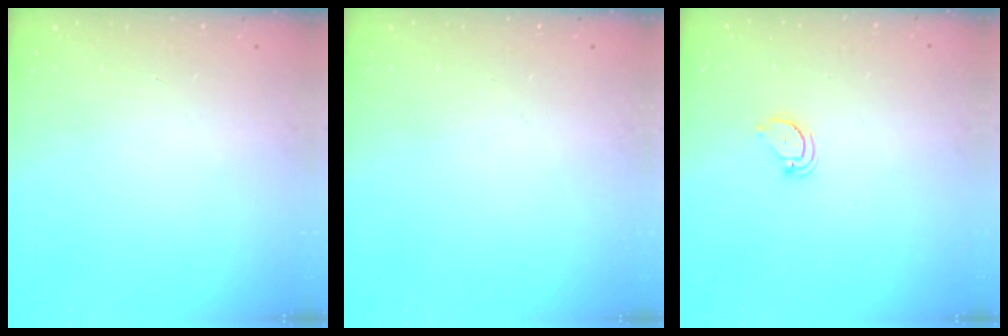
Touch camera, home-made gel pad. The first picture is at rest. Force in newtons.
{"total": 0.0}
{"total": 2.1, "press": 2.1, "slide": 0.2}